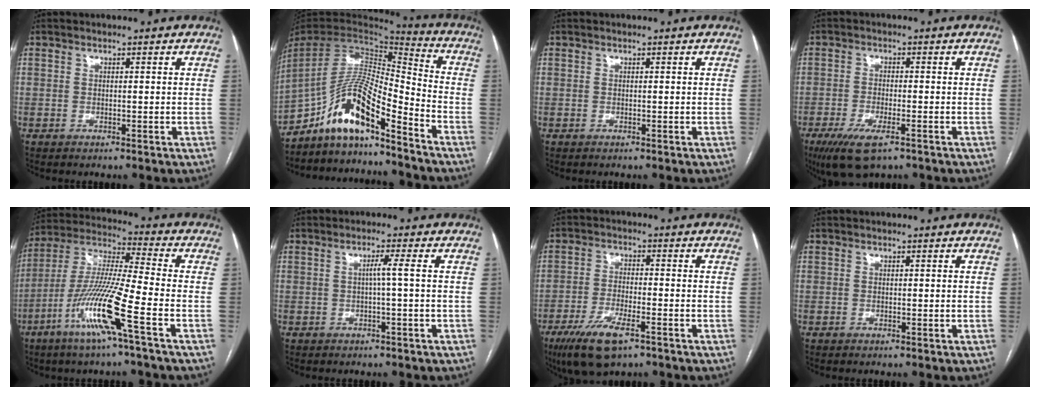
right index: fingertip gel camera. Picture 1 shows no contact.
{"total": 13.1, "force": [-10.3, 1.4, 8.0], "torque": [-0.152, 0.021, -0.185]}
{"total": 0.0}
{"total": 7.3, "force": [-4.3, 2.2, 5.5], "torque": [-0.104, -0.016, -0.068]}
{"total": 14.4, "force": [-6.4, -0.7, 12.9], "torque": [-0.266, -0.014, -0.128]}
{"total": 2.0, "force": [-0.1, -0.8, 1.8], "torque": [-0.031, 0.002, -0.001]}
{"total": 9.0, "force": [-5.3, 2.5, 6.8], "torque": [-0.135, -0.017, -0.088]}
{"total": 0.0}